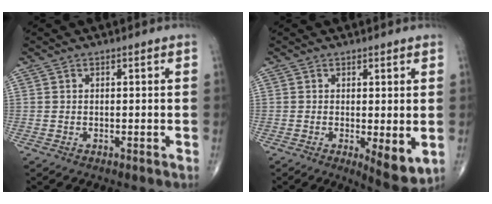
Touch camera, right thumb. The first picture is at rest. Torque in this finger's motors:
{"motor_torque": [0.56, 0.91, 0.29, -0.33, 0.09]}